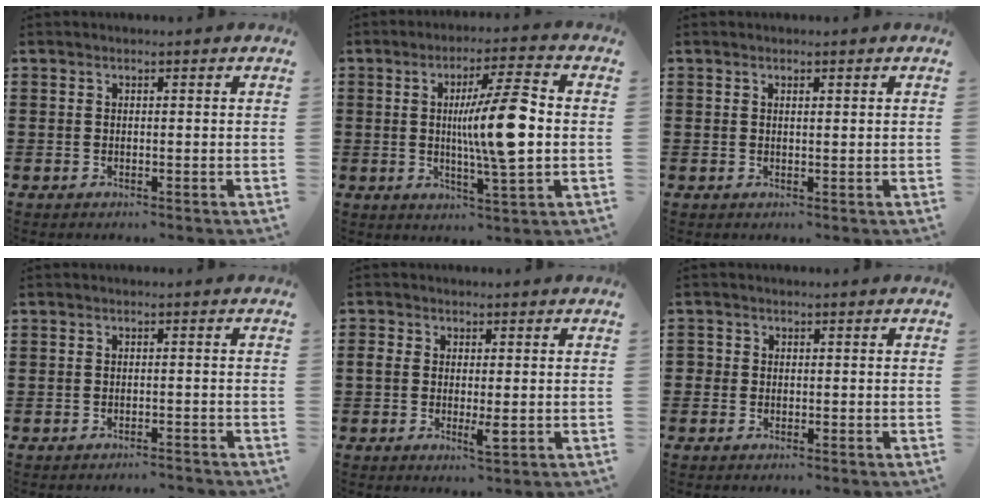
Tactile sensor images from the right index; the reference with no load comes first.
{"total": 10.8, "force": [0.4, 1.5, 10.7], "torque": [-0.174, -0.001, -0.002]}
{"total": 0.6, "force": [0.3, 0.2, 0.5], "torque": [-0.010, 0.001, 0.006]}
{"total": 1.1, "force": [-1.1, -0.1, 0.2], "torque": [-0.009, 0.000, -0.022]}
{"total": 3.7, "force": [-0.6, 1.8, 3.2], "torque": [-0.063, 0.001, -0.010]}
{"total": 1.0, "force": [-0.4, 0.8, 0.2], "torque": [-0.007, 0.002, -0.009]}